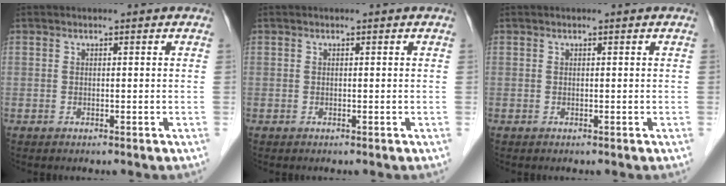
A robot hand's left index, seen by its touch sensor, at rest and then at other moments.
{"total": 0.0}
{"total": 0.0}